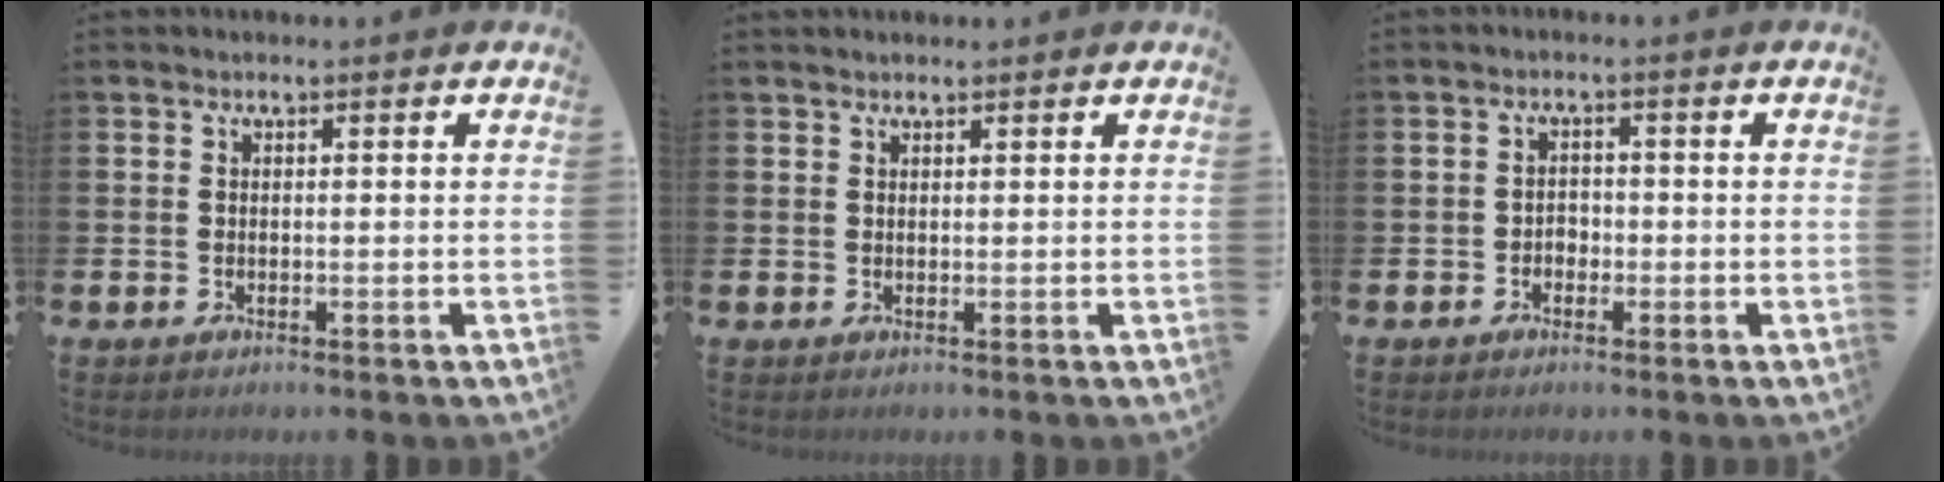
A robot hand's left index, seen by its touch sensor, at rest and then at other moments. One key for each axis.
{"total": 1.1, "fx": 1.0, "fy": 0.2, "fz": 0.2, "tx": -0.003, "ty": 0.001, "tz": 0.019}
{"total": 1.6, "fx": -0.9, "fy": 1.3, "fz": 0.4, "tx": -0.009, "ty": 0.004, "tz": -0.021}